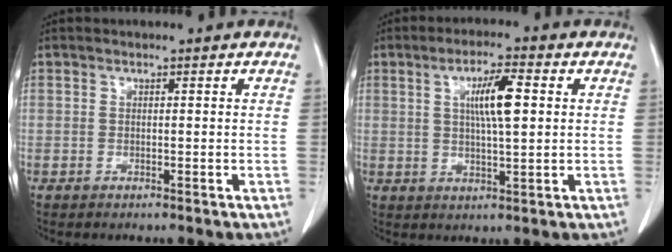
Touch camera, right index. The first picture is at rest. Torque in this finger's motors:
{"motor_torque": [1.14, 0.10, 0.26, 0.12]}